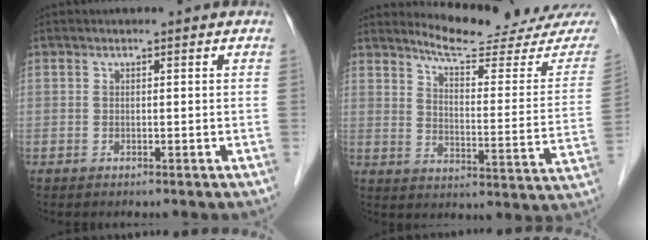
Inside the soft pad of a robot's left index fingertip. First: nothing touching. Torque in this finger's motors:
{"motor_torque": [0.01, -0.26, 0.13, 0.02]}